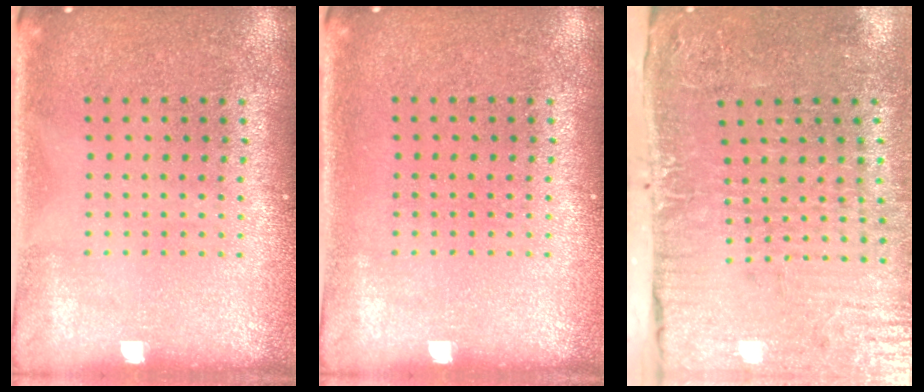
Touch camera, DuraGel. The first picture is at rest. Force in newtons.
{"total": 0.0}
{"total": 4.9, "press": 4.0, "slide": 2.9}